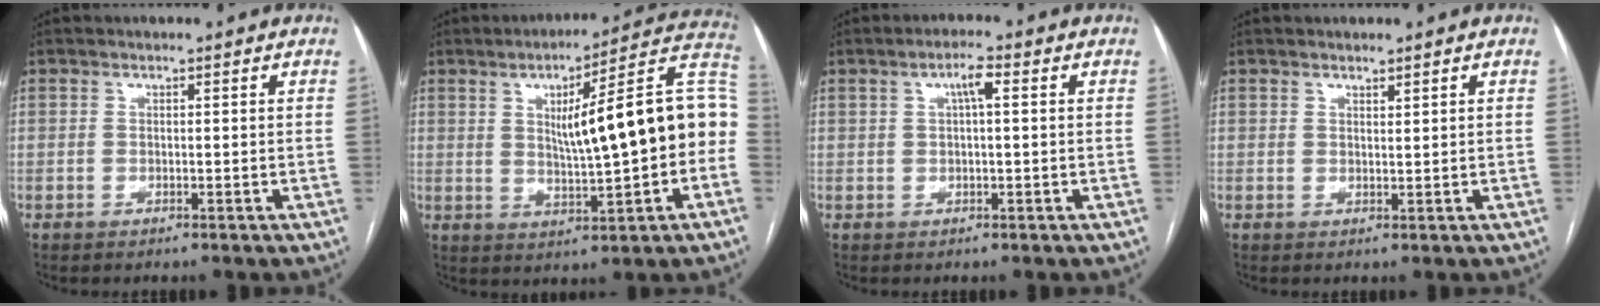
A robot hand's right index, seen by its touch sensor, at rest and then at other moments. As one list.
[{"total": 17.4, "force": [0.8, 2.3, 17.3], "torque": [-0.235, 0.037, 0.012]}, {"total": 2.8, "force": [0.9, 0.5, 2.6], "torque": [-0.044, 0.011, 0.014]}, {"total": 0.9, "force": [0.9, 0.1, 0.1], "torque": [-0.001, -0.004, 0.016]}]